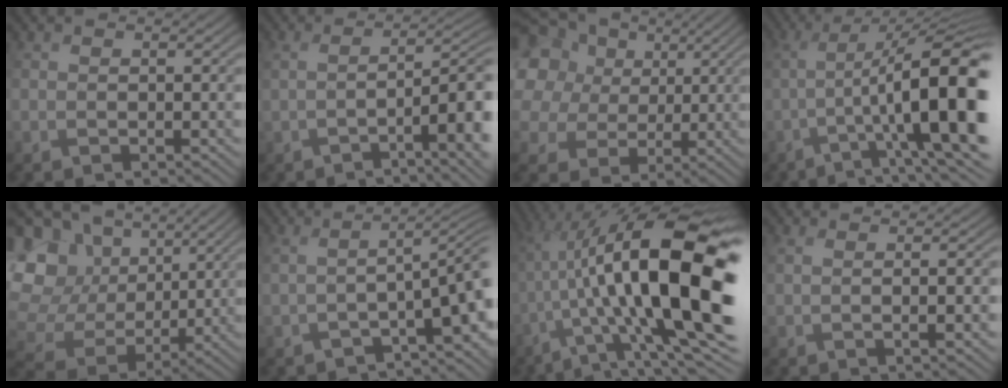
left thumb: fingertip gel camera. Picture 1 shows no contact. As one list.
[{"total": 8.9, "force": [-2.7, 2.2, 8.2], "torque": [-0.106, 0.008, -0.030]}, {"total": 19.1, "force": [8.4, 15.1, 8.2], "torque": [-0.282, 0.049, 0.131]}, {"total": 15.0, "force": [-1.5, 5.1, 14.0], "torque": [-0.237, -0.020, 0.005]}, {"total": 17.8, "force": [6.3, 14.8, 7.7], "torque": [-0.277, 0.031, 0.146]}, {"total": 8.0, "force": [-3.1, 1.8, 7.1], "torque": [-0.091, 0.003, -0.034]}, {"total": 20.1, "force": [0.9, 8.0, 18.5], "torque": [-0.311, 0.006, 0.025]}, {"total": 3.1, "force": [0.4, 0.8, 3.0], "torque": [-0.040, 0.002, 0.010]}]